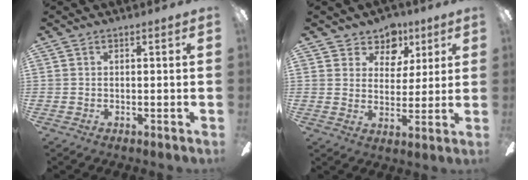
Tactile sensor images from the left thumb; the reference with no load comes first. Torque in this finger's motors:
{"motor_torque": [0.17, 0.00, -0.23, 0.03, -0.05]}